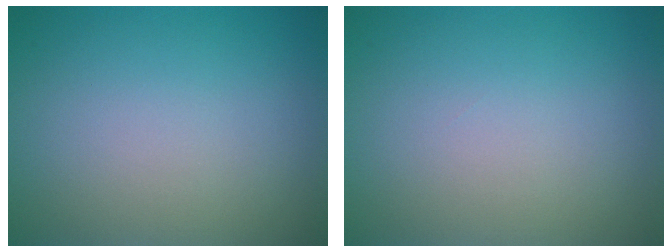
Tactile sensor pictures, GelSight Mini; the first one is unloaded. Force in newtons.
{"total": 0.0}